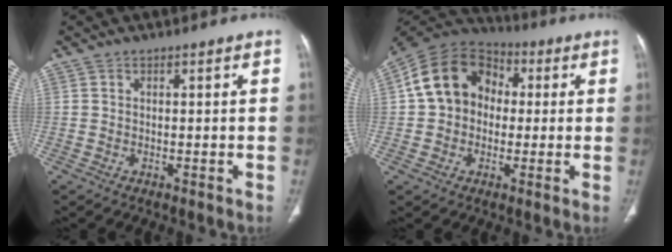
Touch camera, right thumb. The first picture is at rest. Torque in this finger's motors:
{"motor_torque": [0.11, 0.29, 1.40, -0.06, 0.08]}